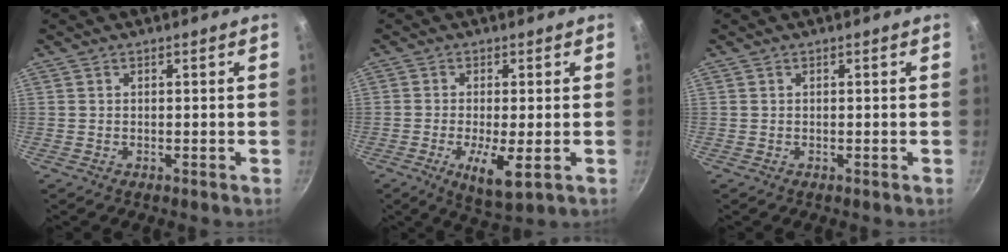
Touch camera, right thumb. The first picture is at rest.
{"total": 7.1, "force": [-1.9, 1.7, 6.6], "torque": [-0.124, -0.014, -0.026]}
{"total": 0.0}